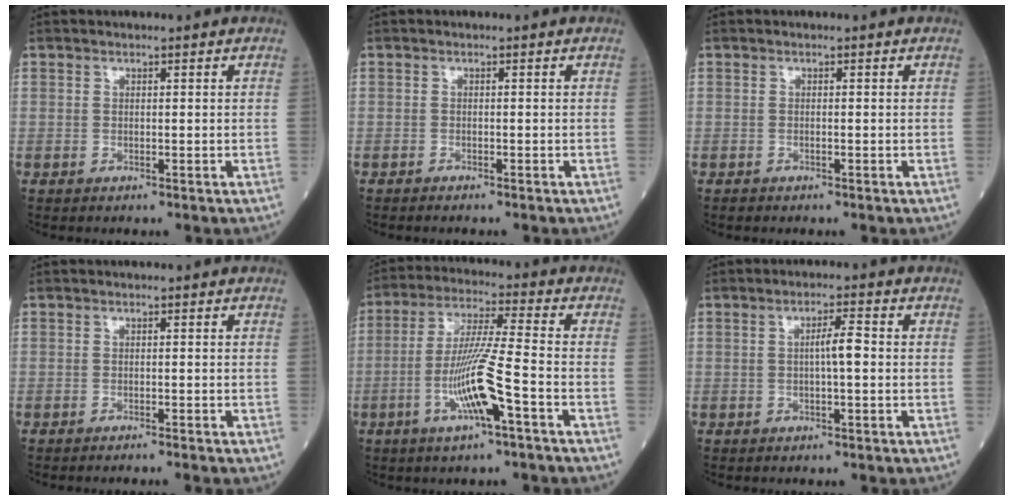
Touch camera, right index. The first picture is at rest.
{"total": 1.0, "force": [-0.9, 0.1, 0.4], "torque": [-0.007, -0.002, -0.012]}
{"total": 0.0}
{"total": 2.1, "force": [-1.9, -0.3, 0.8], "torque": [-0.011, 0.002, -0.023]}
{"total": 11.0, "force": [-3.9, -0.1, 10.3], "torque": [-0.202, -0.003, -0.075]}
{"total": 3.4, "force": [0.0, 0.3, 3.4], "torque": [-0.060, 0.005, -0.002]}